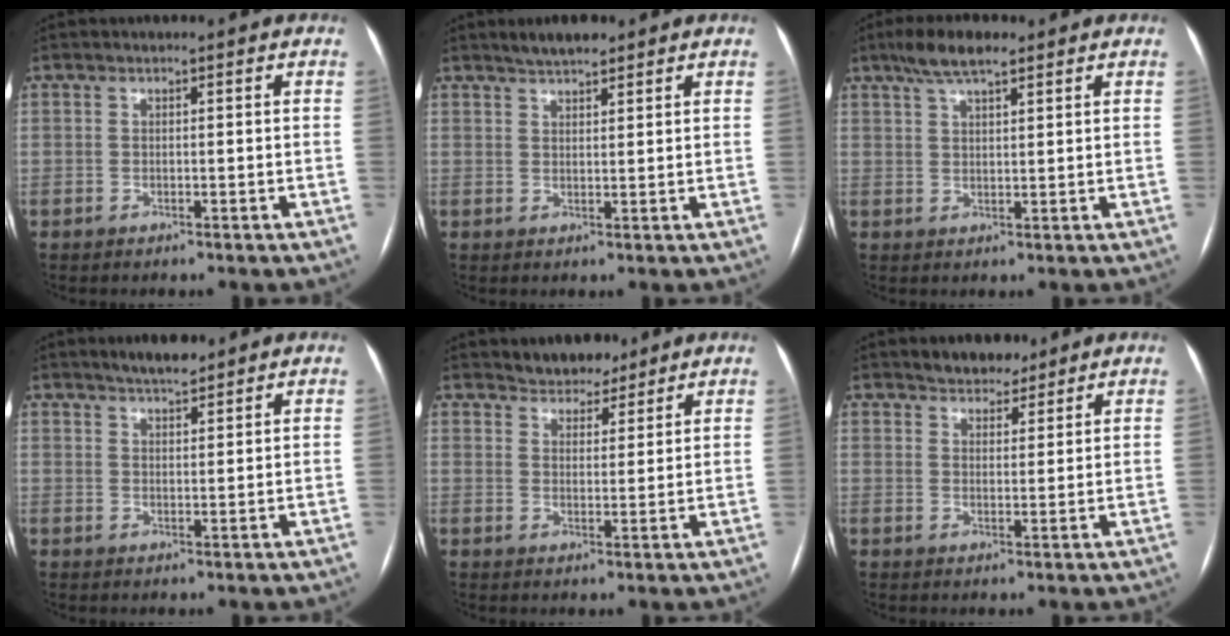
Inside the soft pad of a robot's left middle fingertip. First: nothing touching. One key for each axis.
{"total": 3.8, "fx": 3.2, "fy": 1.0, "fz": 1.9, "tx": -0.037, "ty": 0.011, "tz": 0.054}
{"total": 5.9, "fx": 4.2, "fy": 1.4, "fz": 3.9, "tx": -0.081, "ty": 0.019, "tz": 0.075}
{"total": 3.9, "fx": 3.4, "fy": 0.7, "fz": 1.7, "tx": -0.033, "ty": 0.006, "tz": 0.058}
{"total": 5.1, "fx": 4.5, "fy": 2.2, "fz": 1.0, "tx": -0.014, "ty": 0.007, "tz": 0.072}
{"total": 4.6, "fx": 3.9, "fy": 2.0, "fz": 1.3, "tx": -0.017, "ty": 0.007, "tz": 0.065}